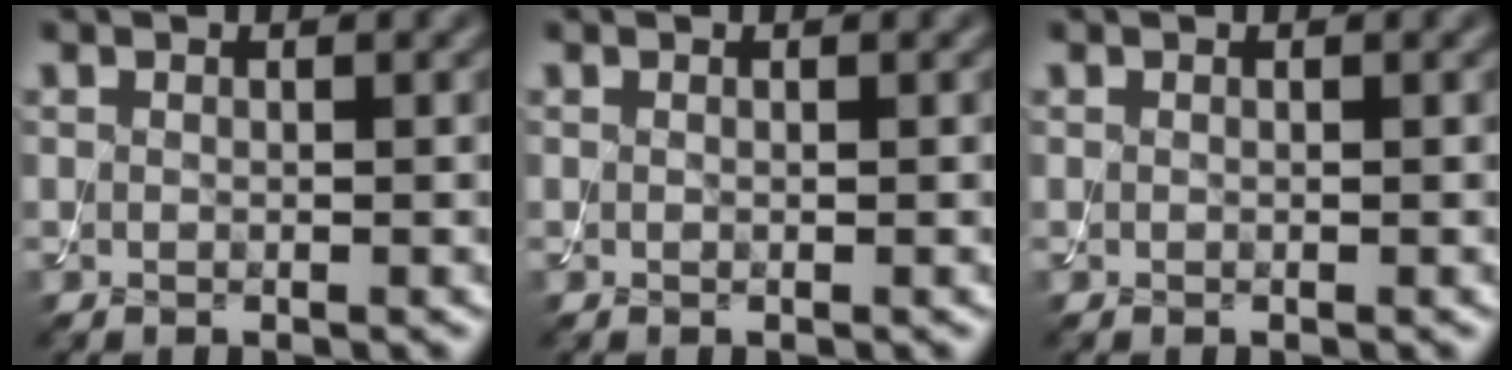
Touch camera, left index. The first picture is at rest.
{"total": 0.0}
{"total": 0.0}